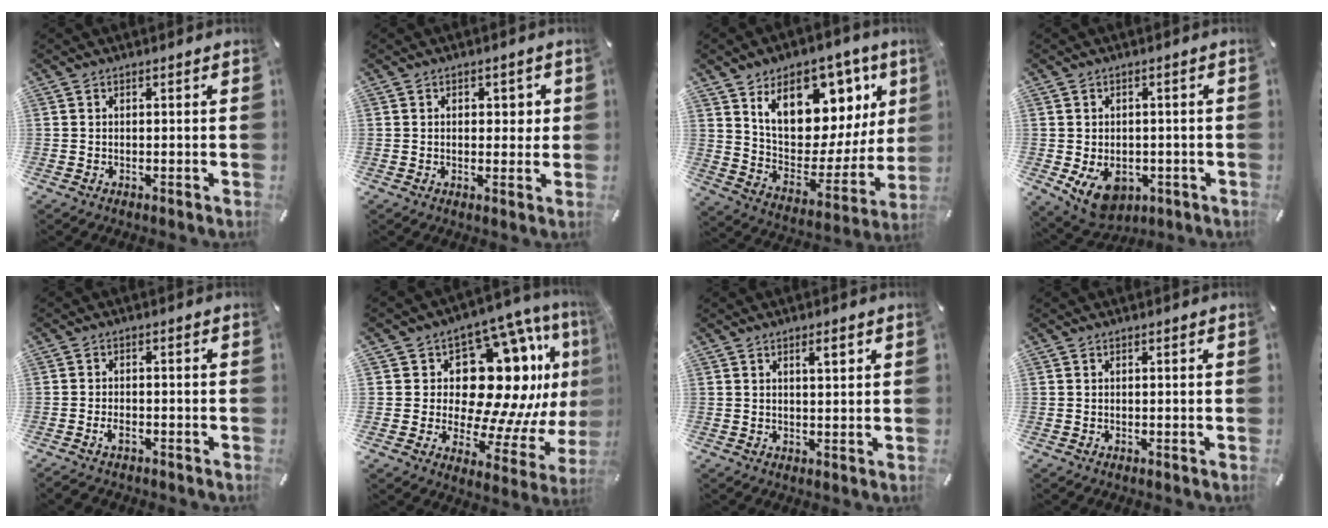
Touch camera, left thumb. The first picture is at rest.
{"total": 3.0, "force": [0.5, 2.1, 2.0], "torque": [-0.008, -0.004, -0.001]}
{"total": 17.0, "force": [10.0, 10.3, 9.2], "torque": [-0.138, -0.077, 0.172]}
{"total": 8.4, "force": [-3.0, 6.2, 4.9], "torque": [-0.084, 0.006, -0.053]}
{"total": 2.7, "force": [-1.7, 1.4, 1.6], "torque": [-0.034, 0.005, -0.035]}
{"total": 19.5, "force": [5.6, 12.9, 13.5], "torque": [-0.193, -0.076, 0.111]}
{"total": 3.0, "force": [1.5, 0.9, 2.5], "torque": [-0.036, -0.003, 0.020]}
{"total": 0.0}